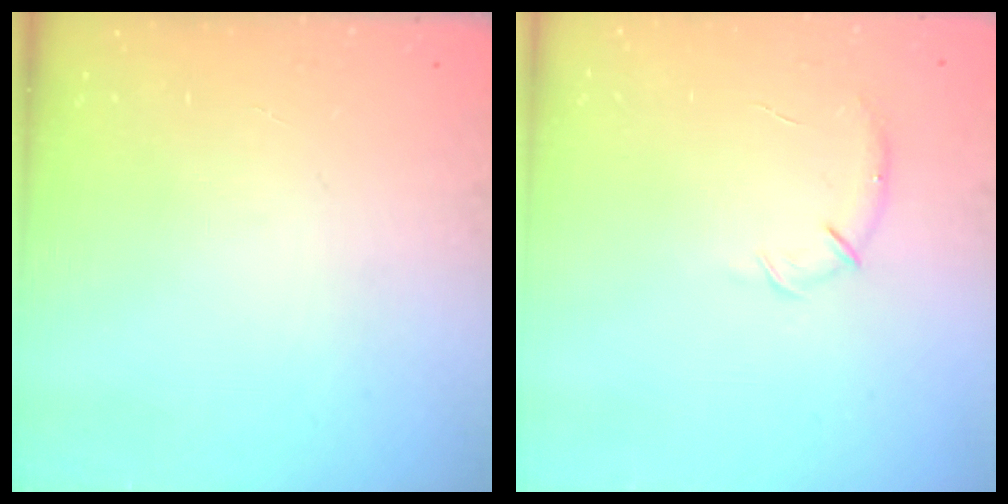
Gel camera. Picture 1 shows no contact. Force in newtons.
{"total": 6.3, "press": 6.1, "slide": 1.5}